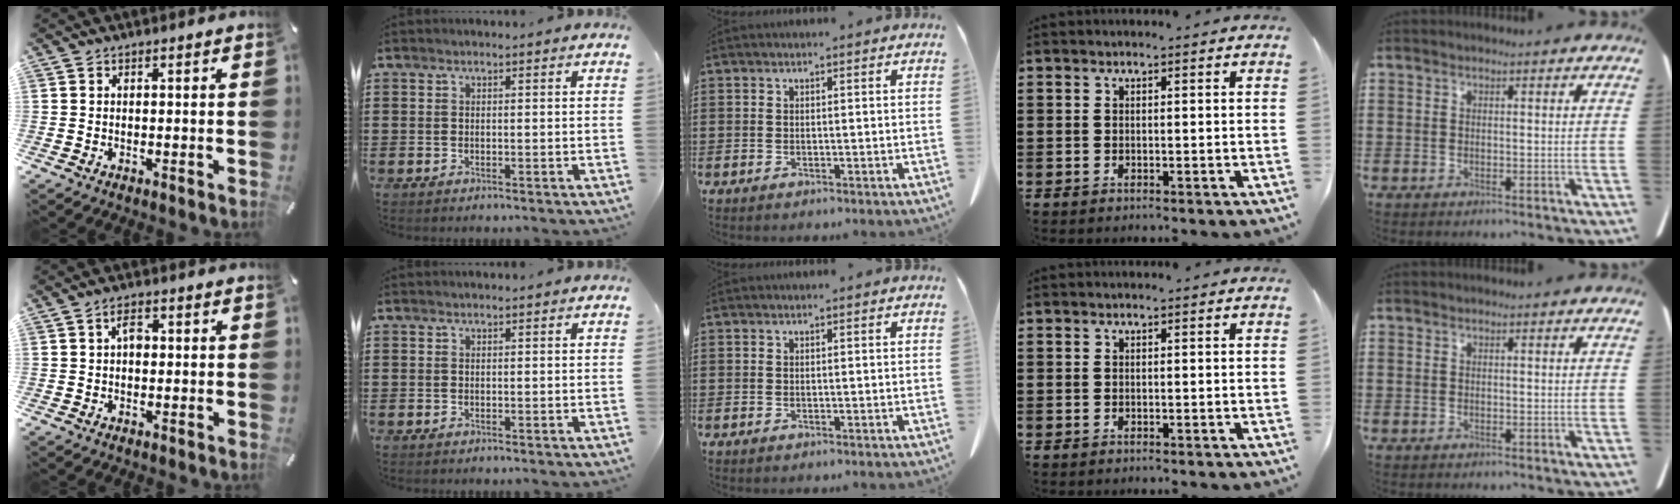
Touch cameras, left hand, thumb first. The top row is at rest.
{"thumb": {"total": 3.0, "force": [0.4, 1.8, 2.3], "torque": [-0.039, 0.005, 0.003]}}